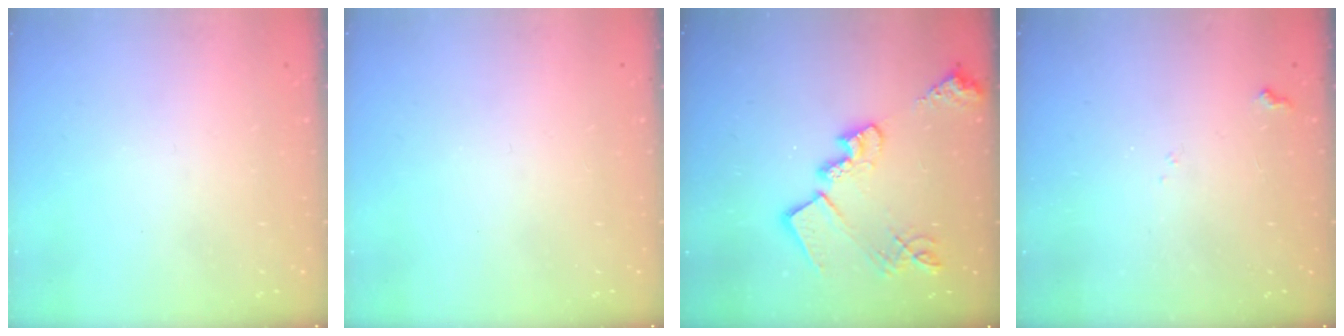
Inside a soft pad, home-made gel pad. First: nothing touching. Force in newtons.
{"total": 0.0}
{"total": 19.2, "press": 19.1, "slide": 1.4}
{"total": 6.2, "press": 6.2, "slide": 0.6}